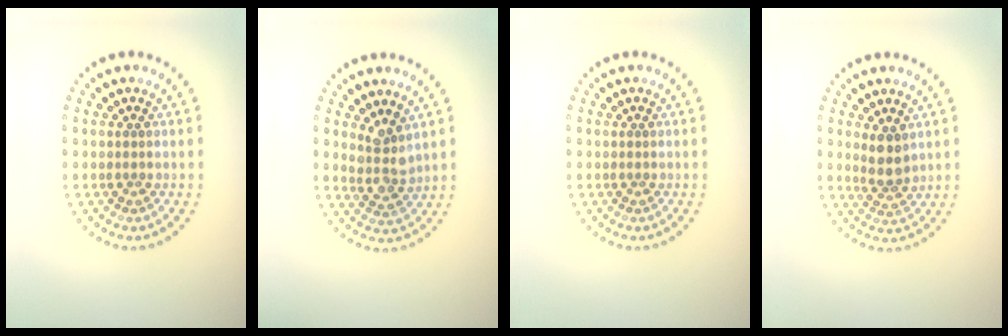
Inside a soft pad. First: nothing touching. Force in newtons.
{"total": 2.8, "press": 2.3, "slide": 1.6}
{"total": 0.0}
{"total": 2.2, "press": 1.9, "slide": 1.2}